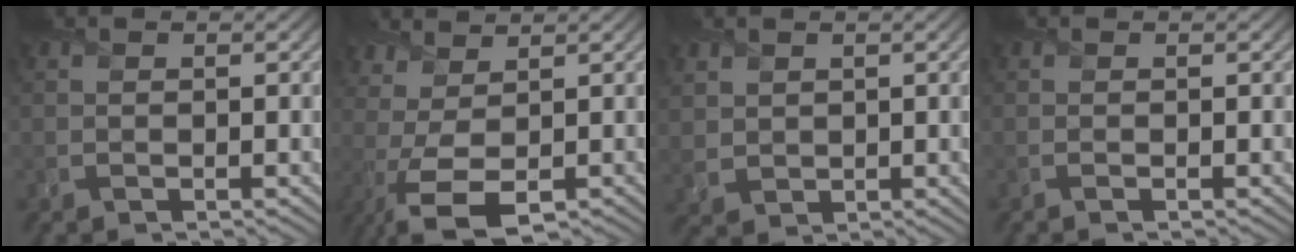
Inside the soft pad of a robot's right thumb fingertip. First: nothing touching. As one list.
[{"total": 5.0, "force": [-0.7, 2.2, 4.4], "torque": [-0.101, 0.005, -0.016]}, {"total": 2.7, "force": [1.5, 2.2, 0.6], "torque": [-0.027, -0.003, 0.035]}, {"total": 0.6, "force": [-0.2, 0.2, 0.6], "torque": [-0.005, -0.002, -0.008]}]